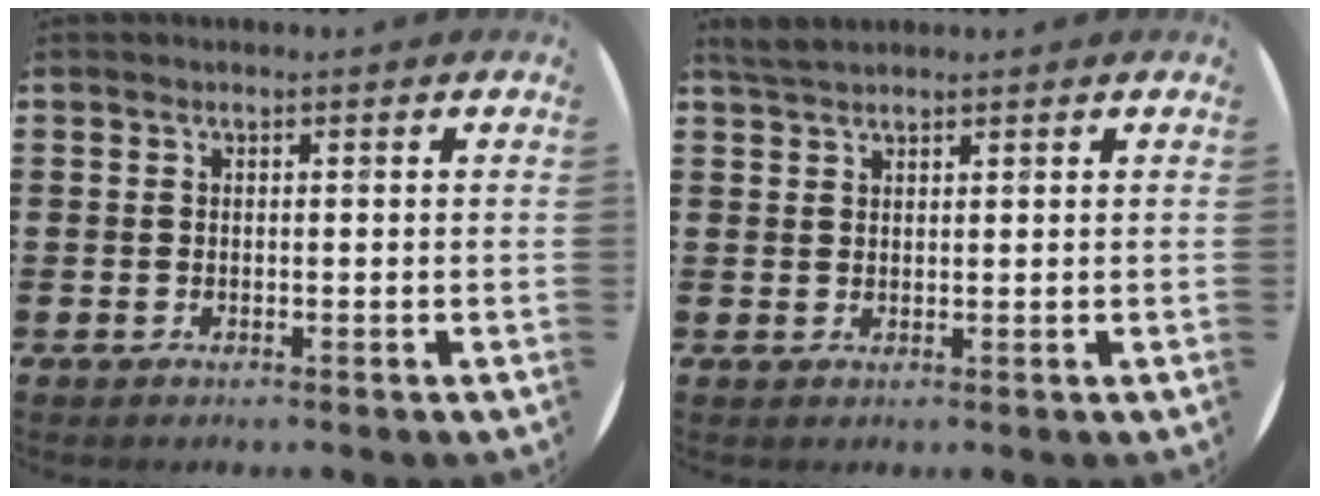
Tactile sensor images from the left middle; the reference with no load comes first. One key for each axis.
{"total": 2.3, "fx": 2.1, "fy": 0.5, "fz": 0.9, "tx": -0.022, "ty": 0.004, "tz": 0.040}